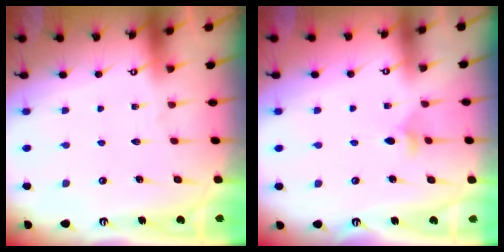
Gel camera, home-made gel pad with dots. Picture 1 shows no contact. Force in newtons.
{"total": 3.5, "press": 3.3, "slide": 0.9}